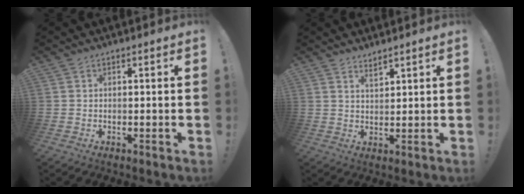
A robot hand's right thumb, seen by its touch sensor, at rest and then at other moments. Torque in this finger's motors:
{"motor_torque": [0.04, -0.06, -0.13, 0.07, -0.02]}